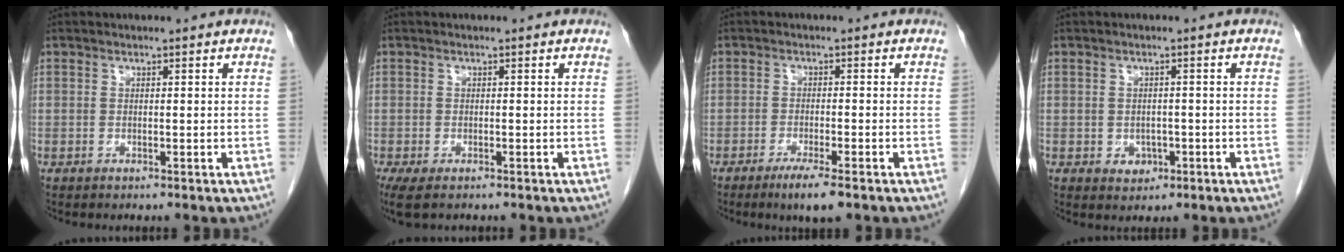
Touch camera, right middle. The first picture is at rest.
{"total": 4.3, "force": [-3.1, 1.5, 2.6], "torque": [-0.050, -0.015, -0.049]}
{"total": 4.7, "force": [-3.1, 0.3, 3.6], "torque": [-0.062, -0.012, -0.052]}
{"total": 2.4, "force": [-0.8, 1.9, 1.1], "torque": [-0.010, 0.004, -0.003]}